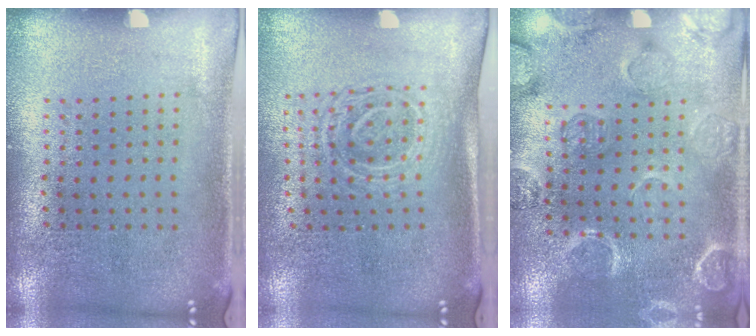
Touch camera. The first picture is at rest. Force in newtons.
{"total": 1.7, "press": 1.4, "slide": 1.0}
{"total": 2.3, "press": 2.2, "slide": 0.6}